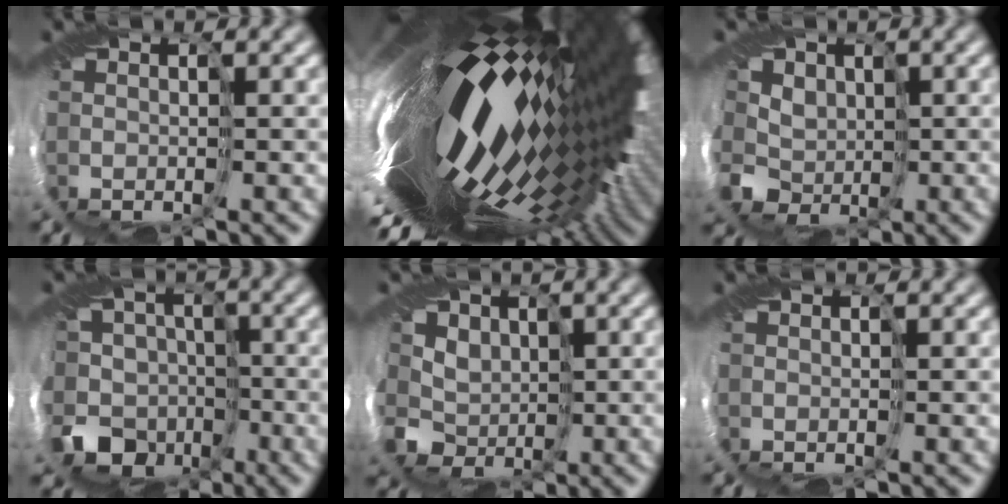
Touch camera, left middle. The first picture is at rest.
{"total": 19.7, "force": [0.7, 6.8, 18.5], "torque": [-0.276, -0.036, 0.009]}
{"total": 5.1, "force": [-0.2, 5.0, 1.1], "torque": [-0.029, 0.010, -0.039]}
{"total": 8.3, "force": [-4.0, 6.7, 3.0], "torque": [-0.048, 0.009, -0.091]}
{"total": 4.3, "force": [-0.2, 4.2, 0.8], "torque": [-0.011, 0.002, -0.030]}
{"total": 0.0}